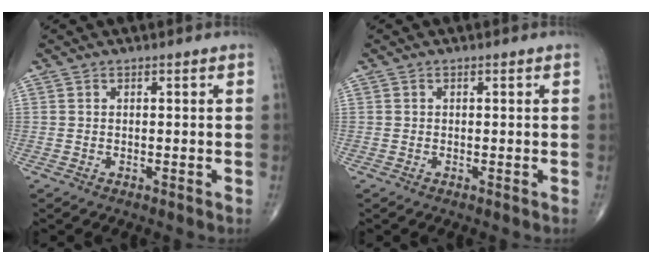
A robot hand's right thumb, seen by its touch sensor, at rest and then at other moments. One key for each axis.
{"total": 0.0}